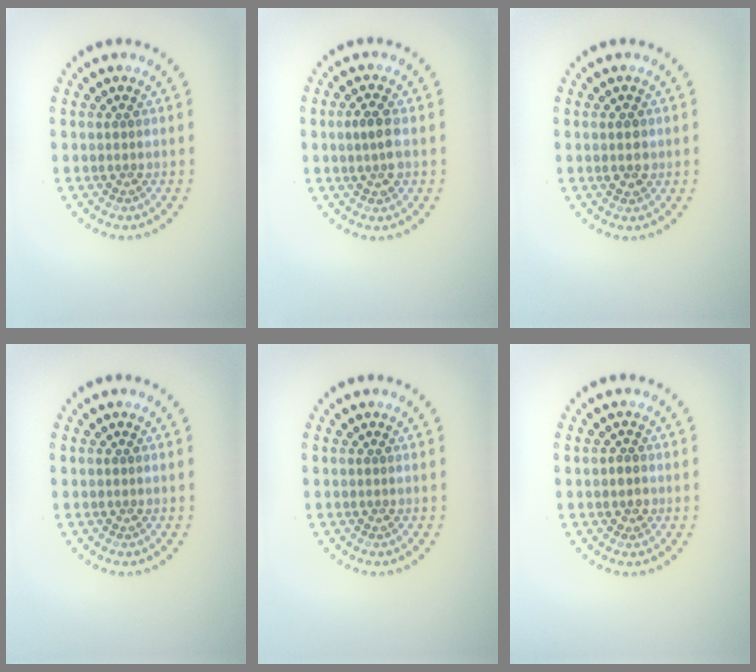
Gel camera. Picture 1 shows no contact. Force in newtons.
{"total": 2.2, "press": 2.2, "slide": 0.4}
{"total": 1.4, "press": 1.4, "slide": 0.1}
{"total": 0.0}
{"total": 0.0}
{"total": 0.9, "press": 0.8, "slide": 0.4}